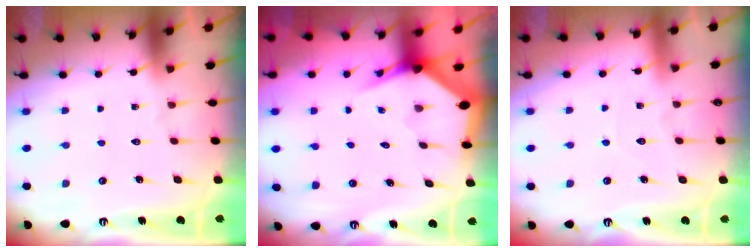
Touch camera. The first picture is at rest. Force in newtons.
{"total": 3.6, "press": 3.6, "slide": 0.3}
{"total": 3.7, "press": 3.7, "slide": 0.2}